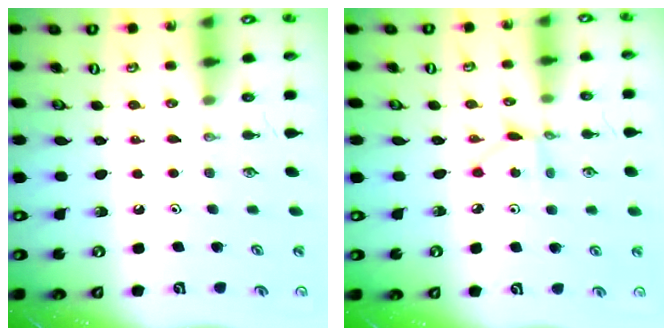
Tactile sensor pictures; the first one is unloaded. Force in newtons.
{"total": 2.9, "press": 2.9, "slide": 0.1}